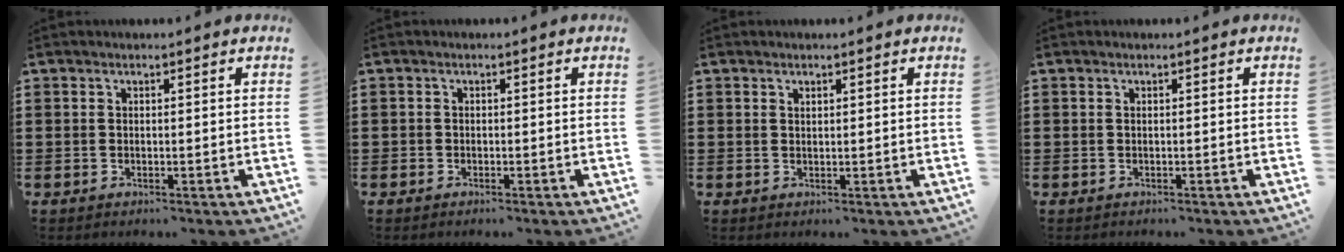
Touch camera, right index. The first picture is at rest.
{"total": 0.5, "force": [-0.5, 0.3, 0.0], "torque": [0.000, 0.000, -0.010]}
{"total": 0.6, "force": [0.5, 0.3, 0.2], "torque": [-0.005, 0.002, 0.009]}
{"total": 0.0}